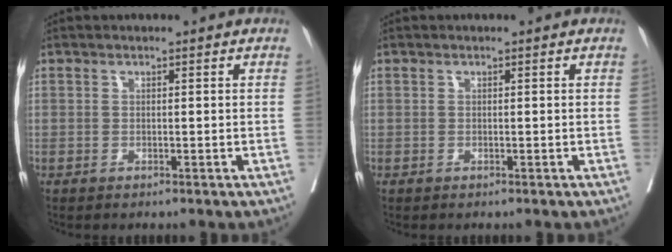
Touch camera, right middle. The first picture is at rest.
{"total": 0.0}